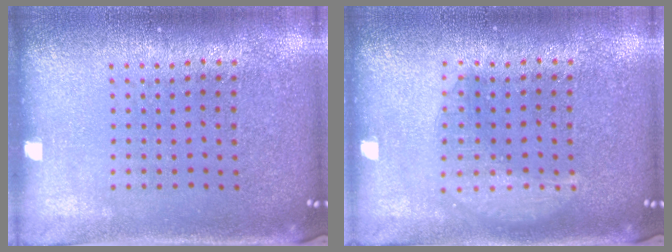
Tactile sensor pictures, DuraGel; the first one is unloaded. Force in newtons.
{"total": 2.3, "press": 2.3, "slide": 0.3}